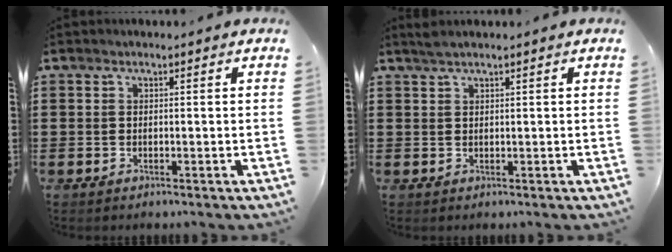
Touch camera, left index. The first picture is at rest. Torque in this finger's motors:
{"motor_torque": [0.01, -0.01, 0.00, 0.01]}